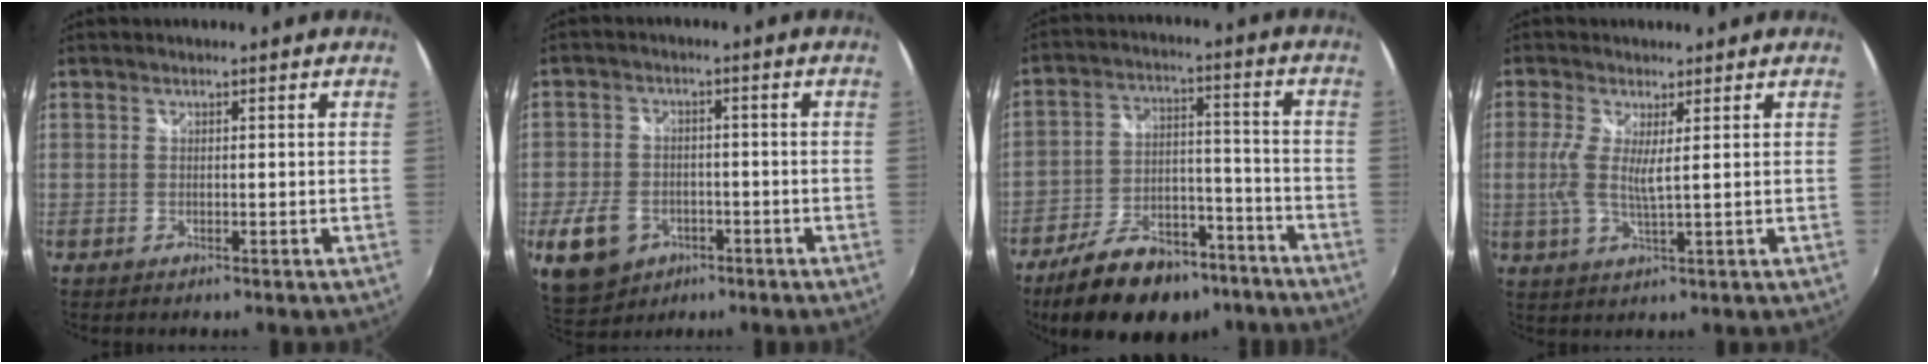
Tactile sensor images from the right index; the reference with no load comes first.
{"total": 10.8, "force": [-4.6, 8.2, 5.2], "torque": [-0.143, 0.001, -0.065]}
{"total": 19.0, "force": [-14.1, 9.0, 9.0], "torque": [-0.179, 0.019, -0.201]}
{"total": 4.9, "force": [0.8, 0.5, 4.8], "torque": [-0.106, -0.004, 0.010]}